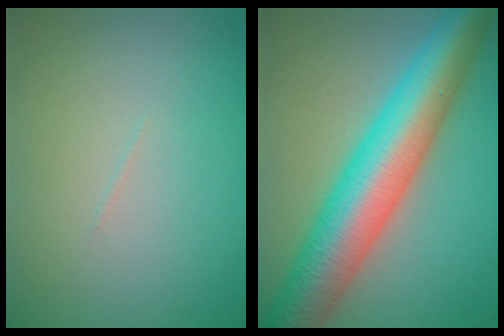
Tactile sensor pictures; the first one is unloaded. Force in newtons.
{"total": 10.8, "press": 10.8, "slide": 0.3}